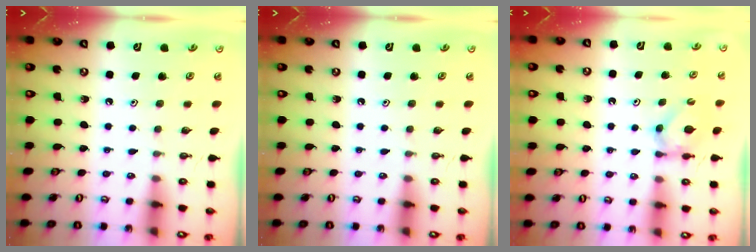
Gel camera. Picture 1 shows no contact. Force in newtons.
{"total": 0.0}
{"total": 3.9, "press": 3.8, "slide": 0.8}